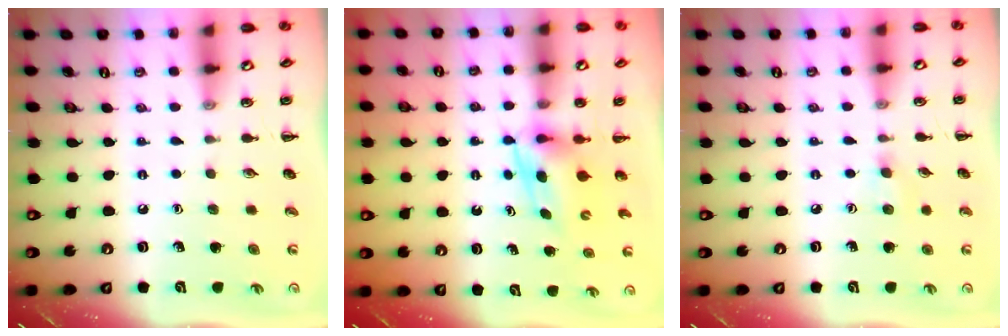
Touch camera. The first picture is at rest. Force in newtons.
{"total": 5.4, "press": 5.4, "slide": 0.5}
{"total": 4.5, "press": 4.1, "slide": 1.7}